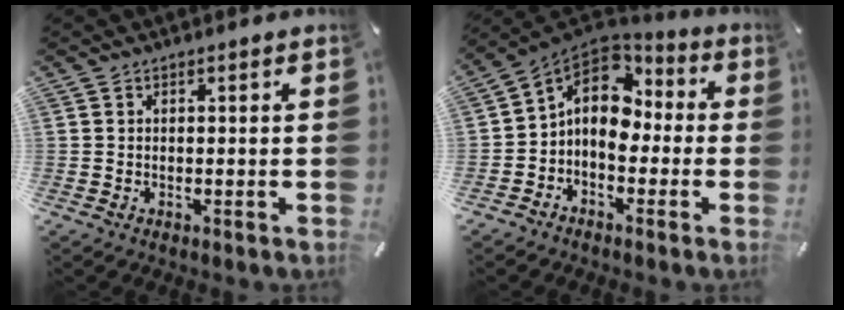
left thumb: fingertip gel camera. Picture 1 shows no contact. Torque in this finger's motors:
{"motor_torque": [-0.03, 0.97, 0.64, 0.81, 0.13]}